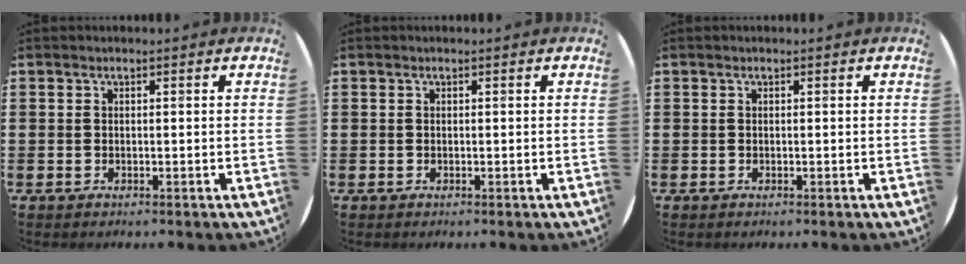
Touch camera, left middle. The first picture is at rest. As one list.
[{"total": 0.0}, {"total": 0.0}]